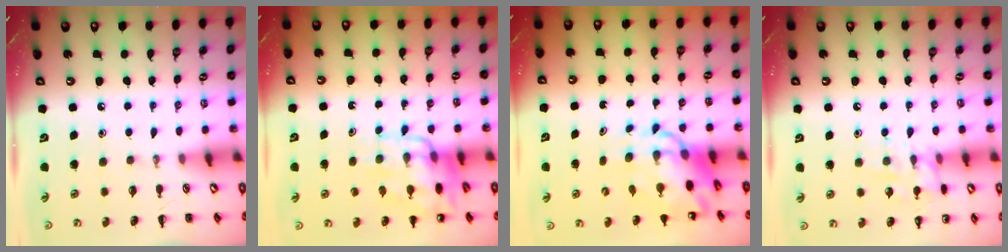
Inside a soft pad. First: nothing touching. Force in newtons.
{"total": 12.6, "press": 12.3, "slide": 2.8}
{"total": 9.8, "press": 9.3, "slide": 2.9}
{"total": 9.4, "press": 9.4, "slide": 1.1}